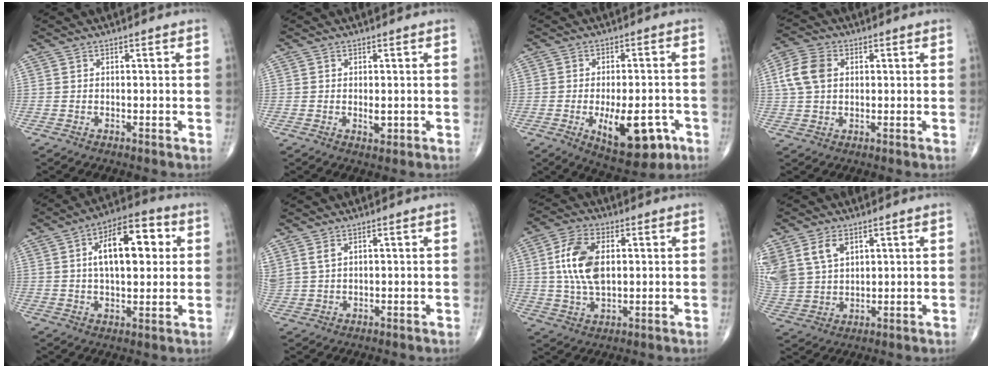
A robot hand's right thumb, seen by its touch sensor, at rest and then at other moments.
{"total": 1.6, "force": [-0.2, 0.7, 1.5], "torque": [-0.023, -0.006, -0.001]}
{"total": 12.5, "force": [-4.5, 5.6, 10.2], "torque": [-0.130, 0.007, -0.054]}
{"total": 7.4, "force": [1.5, 5.2, 5.1], "torque": [-0.106, 0.011, 0.026]}
{"total": 14.5, "force": [3.3, 7.0, 12.3], "torque": [-0.168, 0.012, 0.046]}
{"total": 3.2, "force": [1.9, 1.6, 2.0], "torque": [-0.049, 0.001, 0.051]}
{"total": 11.1, "force": [1.7, 6.1, 9.1], "torque": [-0.176, 0.001, 0.034]}
{"total": 12.7, "force": [5.8, 8.7, 7.3], "torque": [-0.161, -0.006, 0.129]}